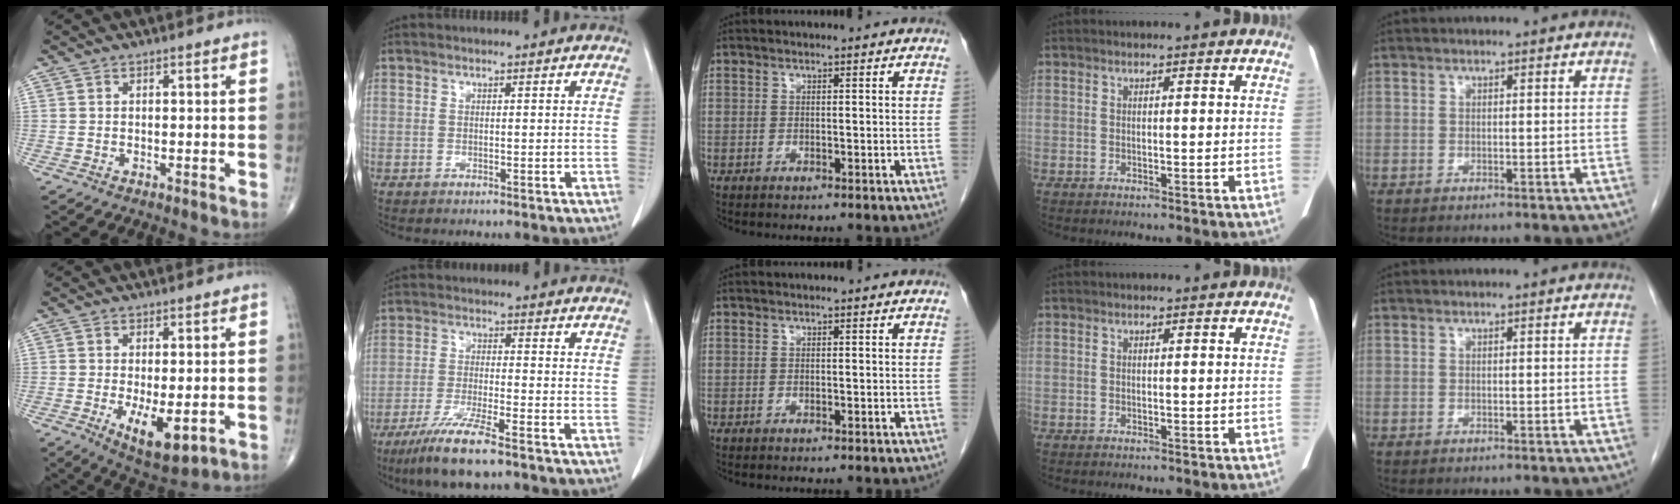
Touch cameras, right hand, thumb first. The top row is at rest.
{"thumb": {"total": 9.0, "force": [-2.4, 3.7, 7.9], "torque": [-0.122, -0.018, -0.027]}, "index": {"total": 9.1, "force": [-6.5, 0.4, 6.3], "torque": [-0.120, -0.026, -0.117]}}